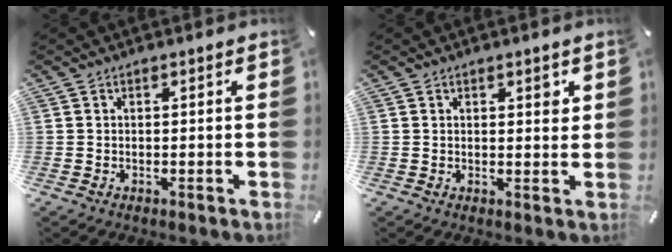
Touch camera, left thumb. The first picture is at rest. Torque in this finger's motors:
{"motor_torque": [0.91, 0.54, 0.30, -0.53, 0.10]}